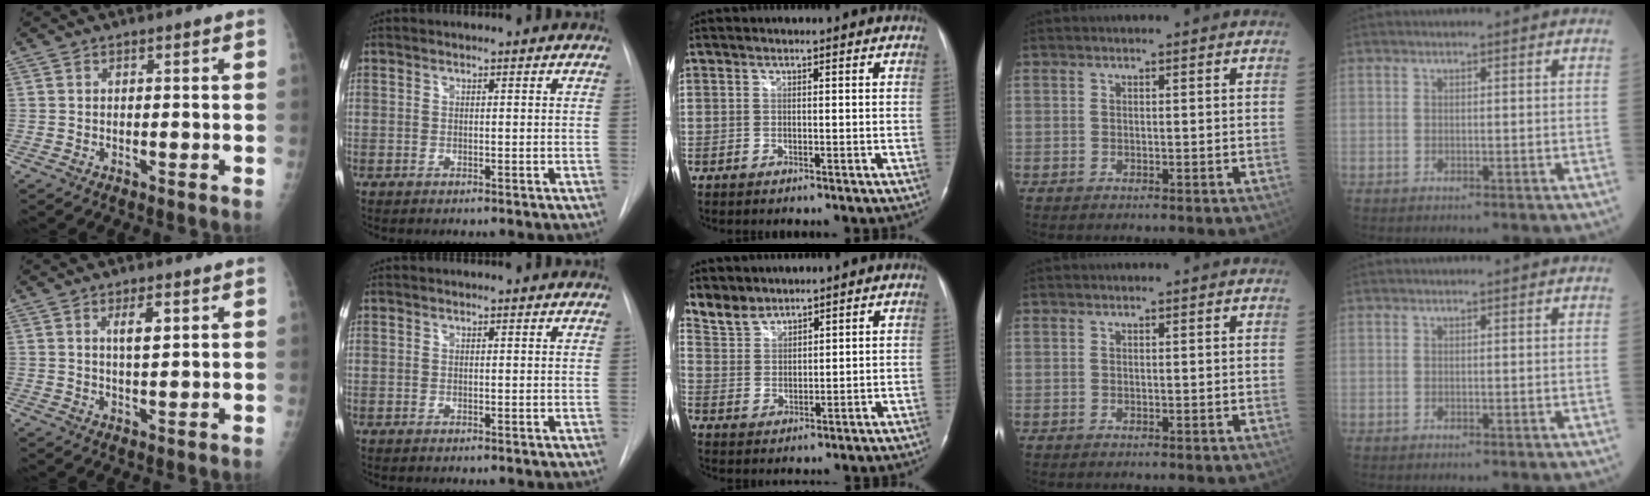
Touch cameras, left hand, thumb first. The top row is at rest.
{"thumb": {"total": 3.8, "force": [1.6, 1.2, 3.3], "torque": [-0.047, -0.008, 0.029]}, "middle": {"total": 4.3, "force": [3.9, 1.7, 0.1], "torque": [-0.002, 0.011, 0.084]}}